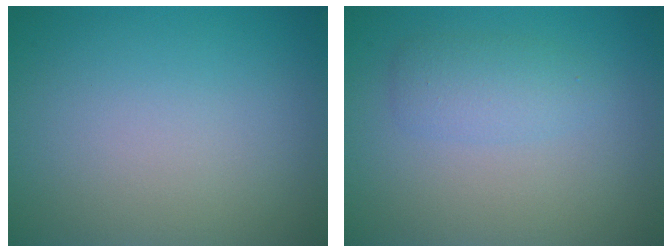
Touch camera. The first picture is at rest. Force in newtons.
{"total": 2.3, "press": 2.2, "slide": 0.2}